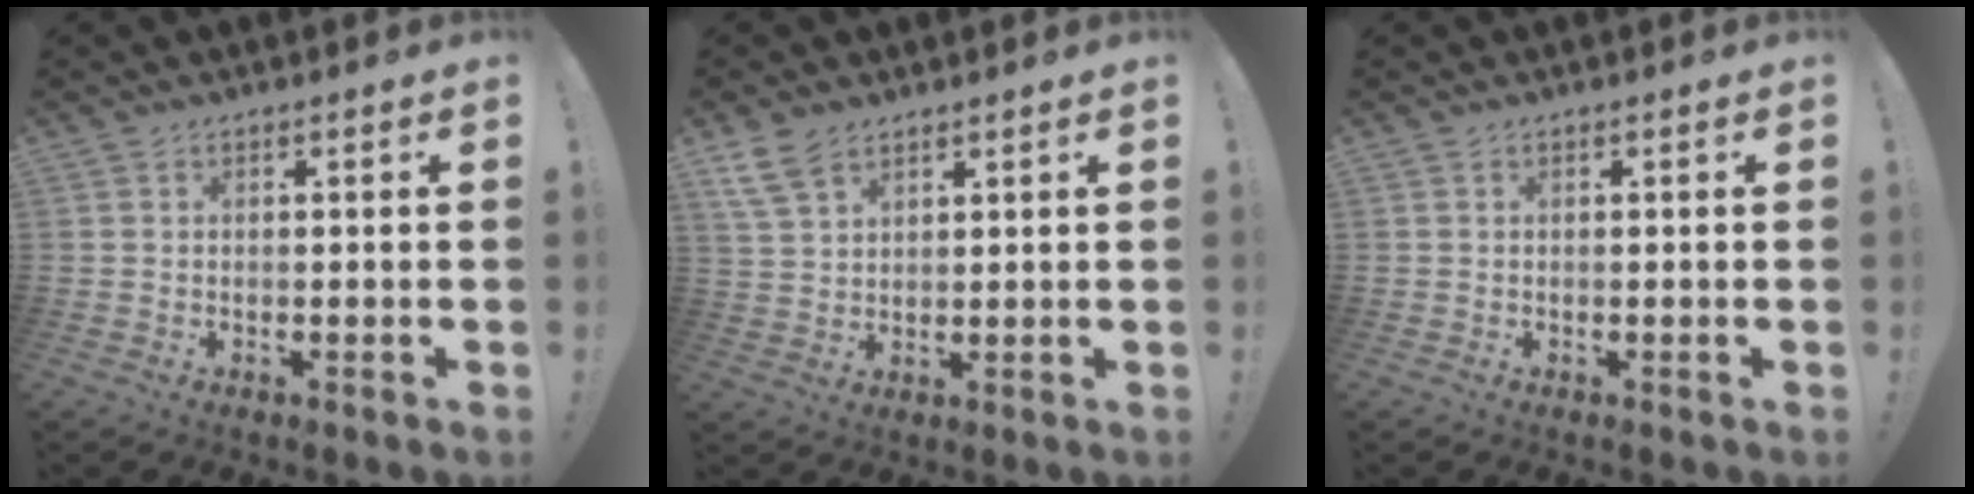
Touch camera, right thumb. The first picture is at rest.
{"total": 7.6, "force": [5.3, 3.8, 3.9], "torque": [-0.079, -0.015, 0.105]}
{"total": 0.0}